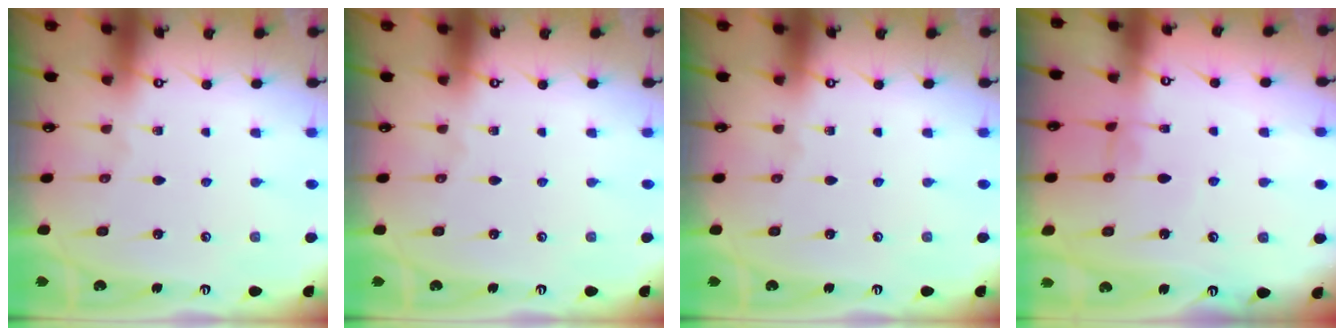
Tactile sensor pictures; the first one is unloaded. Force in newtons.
{"total": 0.0}
{"total": 0.0}
{"total": 0.8, "press": 0.7, "slide": 0.5}